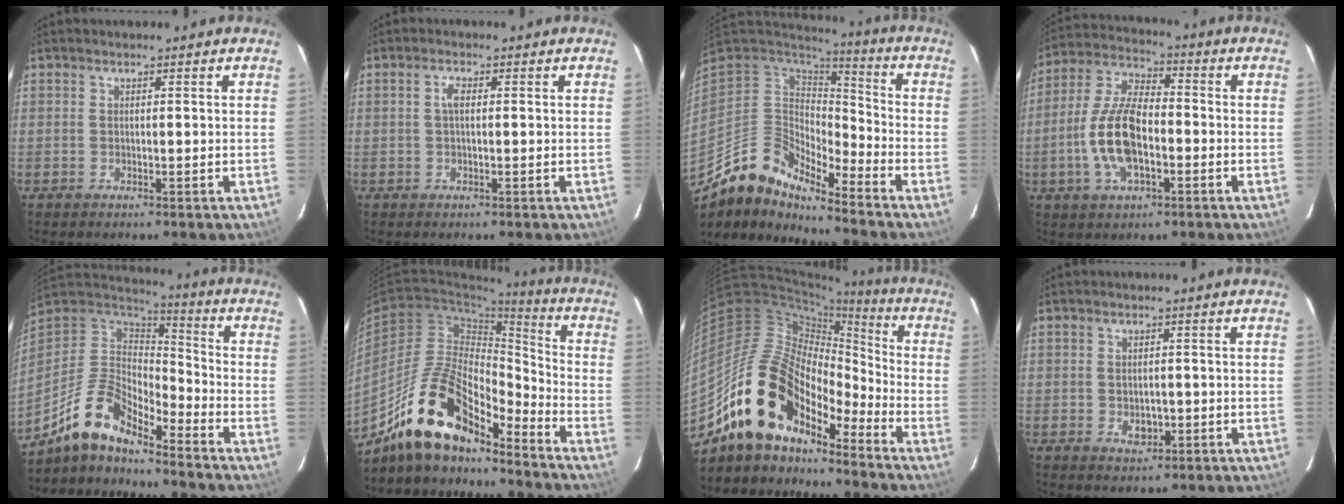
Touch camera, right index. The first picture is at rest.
{"total": 1.7, "force": [0.1, 0.7, 1.5], "torque": [-0.032, 0.006, 0.001]}
{"total": 13.0, "force": [-11.2, 3.4, 5.7], "torque": [-0.096, -0.003, -0.225]}
{"total": 12.4, "force": [-3.4, 5.6, 10.6], "torque": [-0.226, 0.007, -0.065]}
{"total": 13.5, "force": [-10.9, 3.8, 7.0], "torque": [-0.146, 0.003, -0.221]}
{"total": 17.6, "force": [-13.5, 5.8, 9.6], "torque": [-0.180, 0.010, -0.252]}
{"total": 17.7, "force": [-13.5, 8.3, 8.0], "torque": [-0.153, 0.013, -0.252]}
{"total": 3.3, "force": [-0.8, 2.6, 1.9], "torque": [-0.033, -0.002, -0.006]}